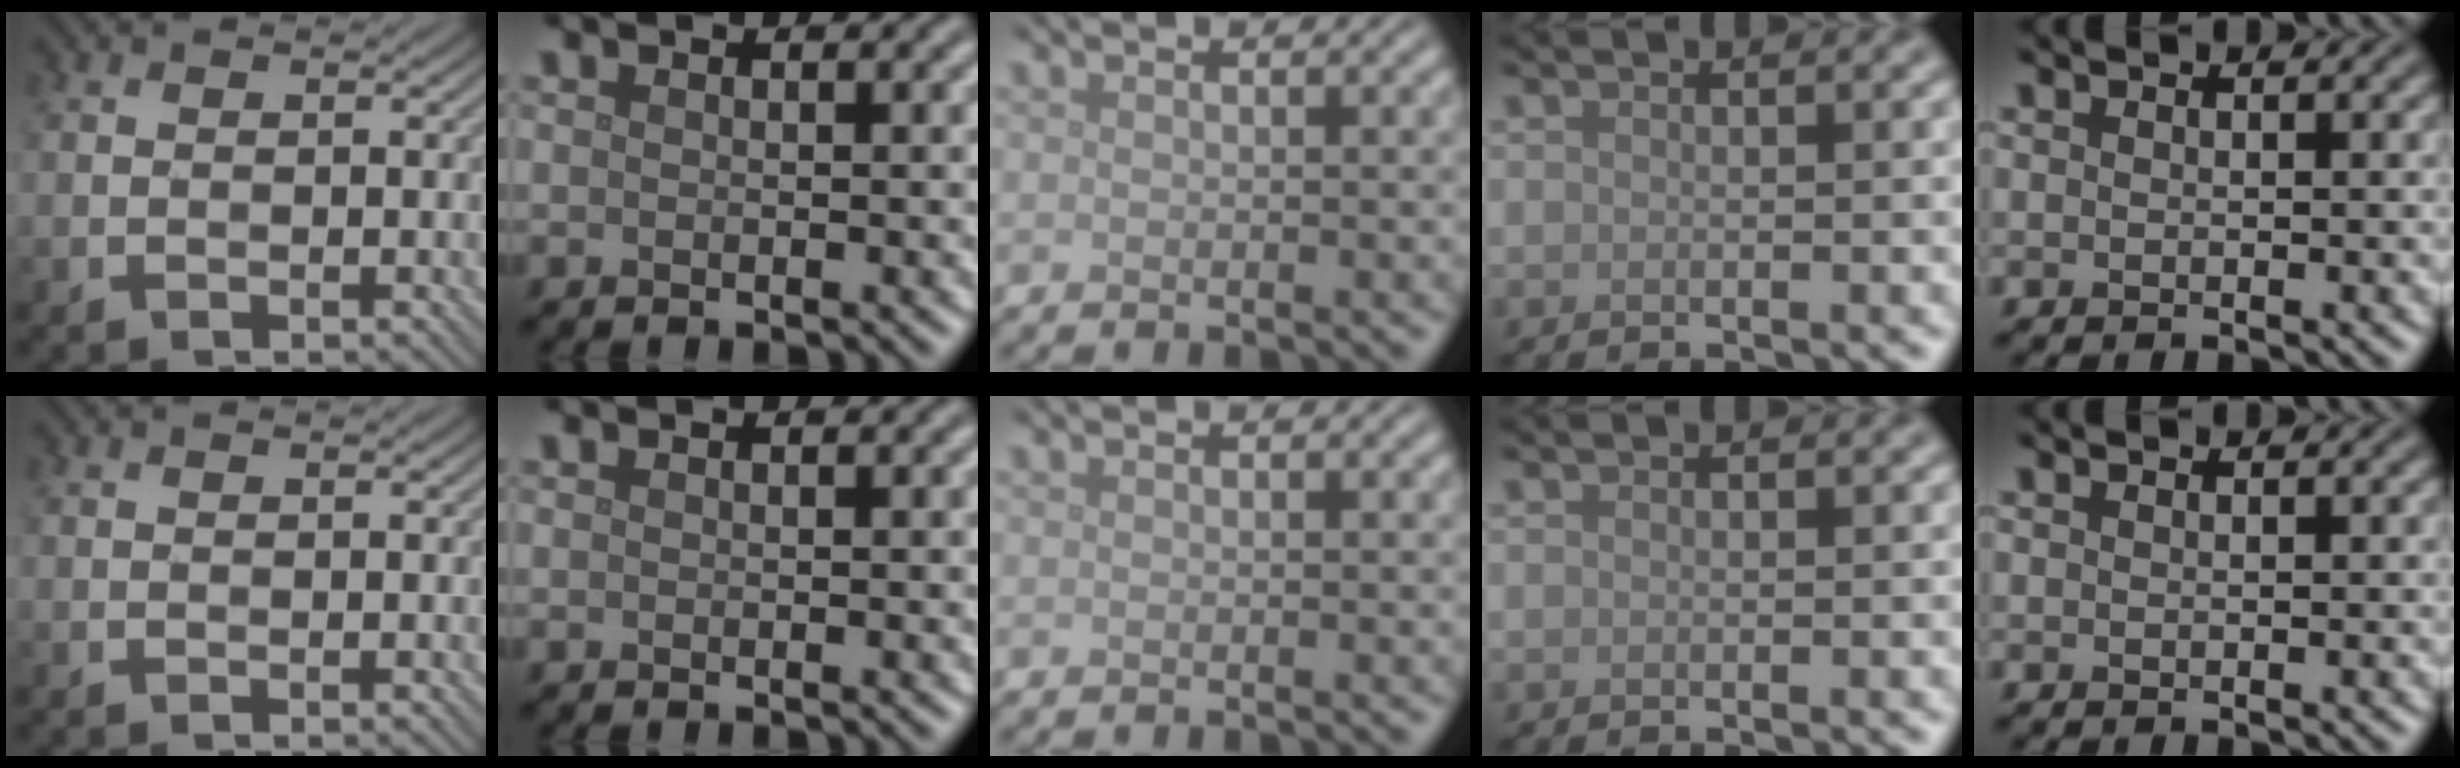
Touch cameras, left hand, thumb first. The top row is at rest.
{}